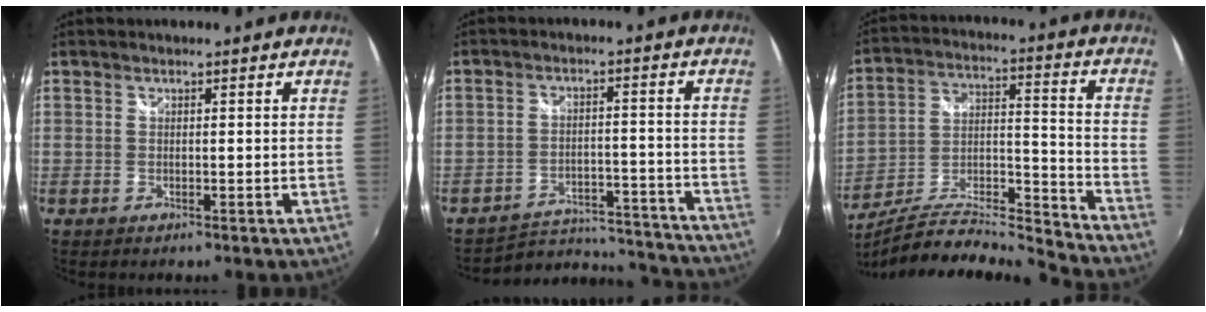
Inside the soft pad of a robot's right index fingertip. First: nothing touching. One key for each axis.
{"total": 18.9, "fx": -18.0, "fy": 4.2, "fz": 3.8, "tx": -0.068, "ty": 0.029, "tz": -0.224}
{"total": 17.2, "fx": -15.7, "fy": -0.7, "fz": 7.0, "tx": -0.112, "ty": -0.015, "tz": -0.267}